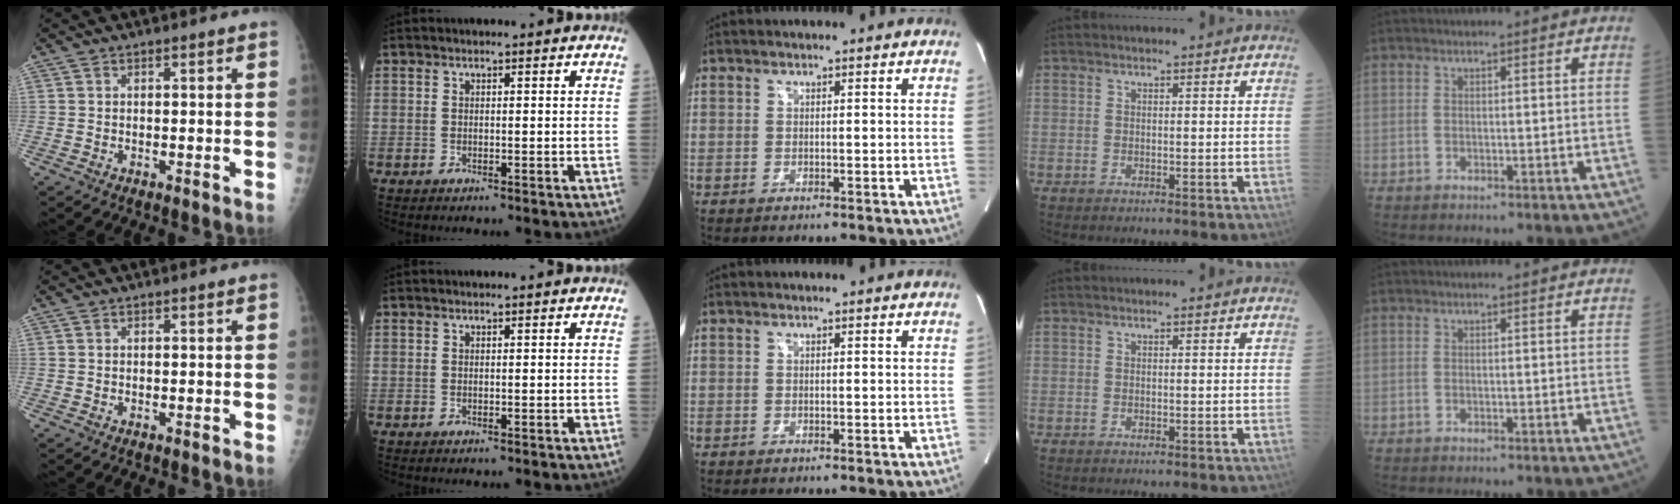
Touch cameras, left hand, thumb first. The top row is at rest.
{}